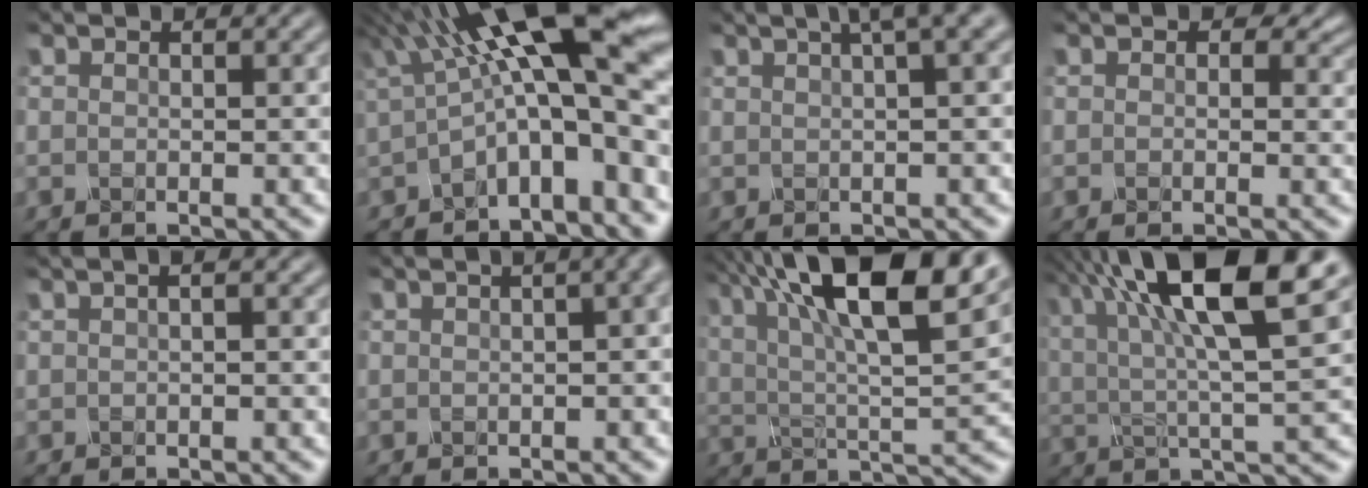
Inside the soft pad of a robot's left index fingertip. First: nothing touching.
{"total": 15.4, "force": [2.2, 4.5, 14.5], "torque": [-0.207, 0.017, 0.038]}
{"total": 4.0, "force": [2.3, 0.8, 3.2], "torque": [-0.033, 0.018, 0.028]}
{"total": 2.5, "force": [1.1, 1.8, 1.4], "torque": [-0.014, -0.006, 0.006]}
{"total": 1.8, "force": [0.6, 0.6, 1.5], "torque": [-0.019, 0.003, 0.001]}
{"total": 9.9, "force": [2.4, 5.3, 8.0], "torque": [-0.026, 0.058, 0.001]}
{"total": 16.1, "force": [8.3, 5.3, 12.8], "torque": [-0.208, 0.019, 0.126]}
{"total": 13.5, "force": [6.0, 3.3, 11.6], "torque": [-0.191, 0.019, 0.095]}